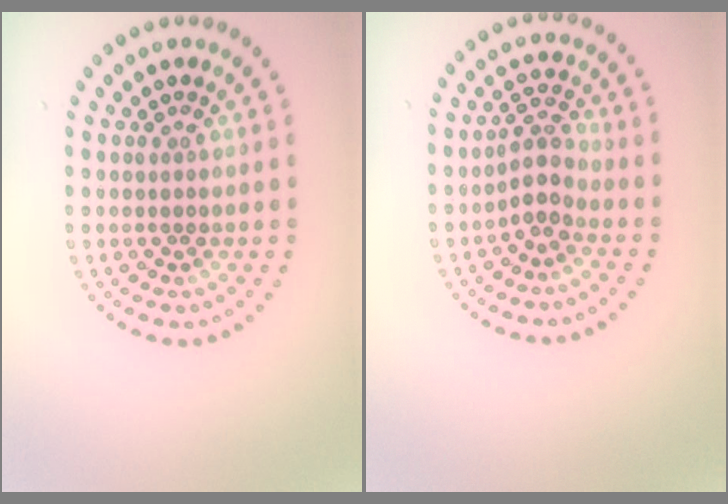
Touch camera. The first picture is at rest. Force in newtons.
{"total": 2.2, "press": 1.7, "slide": 1.4}